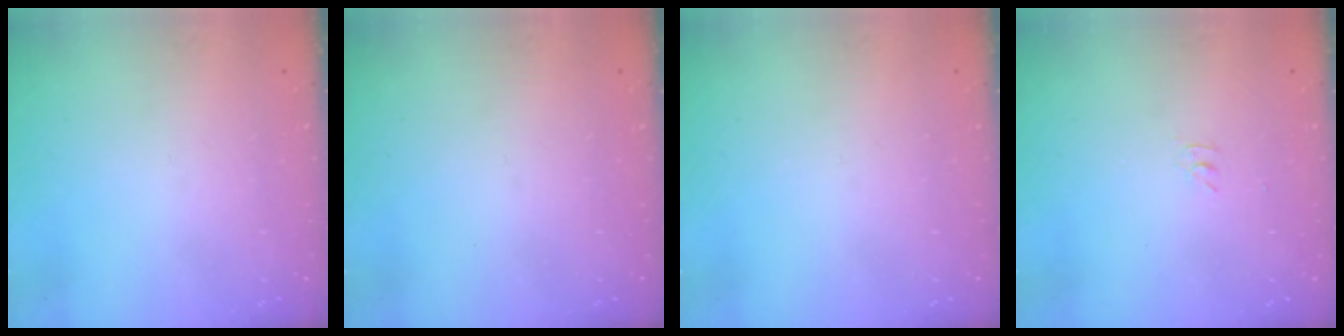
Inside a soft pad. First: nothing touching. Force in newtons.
{"total": 0.0}
{"total": 0.0}
{"total": 2.8, "press": 2.8, "slide": 0.4}